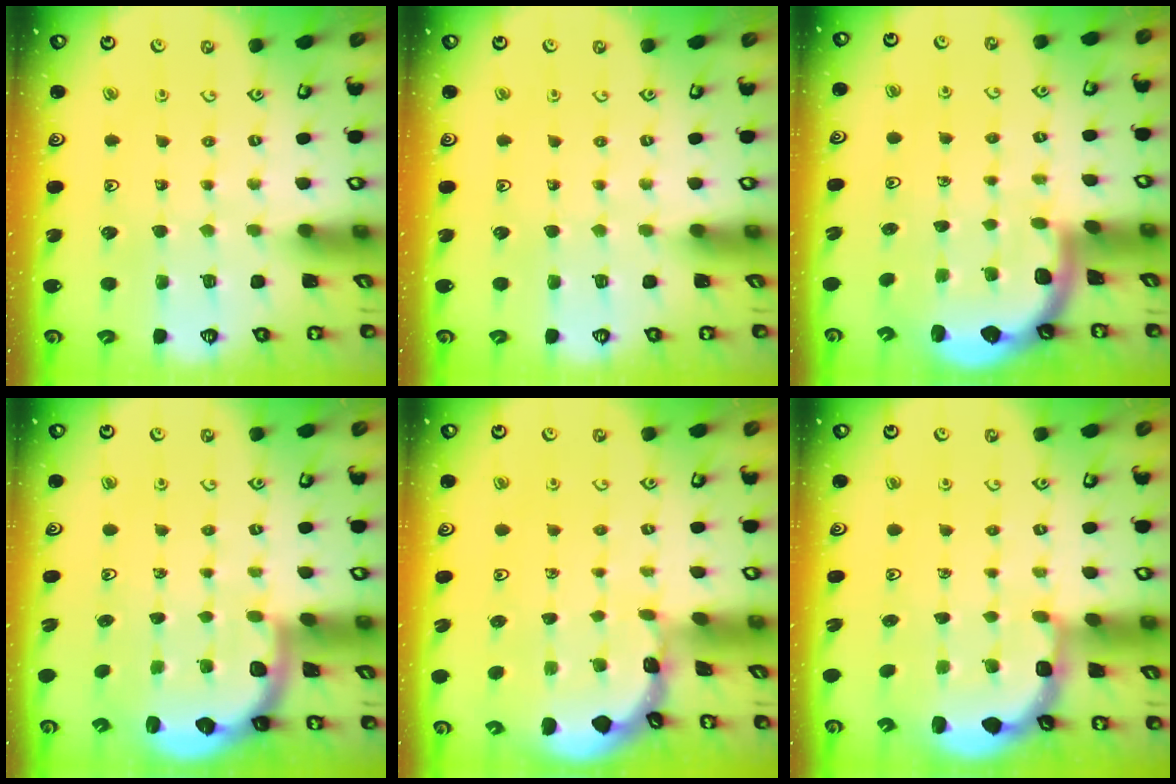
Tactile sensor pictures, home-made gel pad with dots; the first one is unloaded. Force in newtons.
{"total": 0.0}
{"total": 1.9, "press": 1.9, "slide": 0.3}
{"total": 2.2, "press": 2.1, "slide": 0.8}
{"total": 0.8, "press": 0.8, "slide": 0.1}
{"total": 2.7, "press": 2.4, "slide": 1.4}